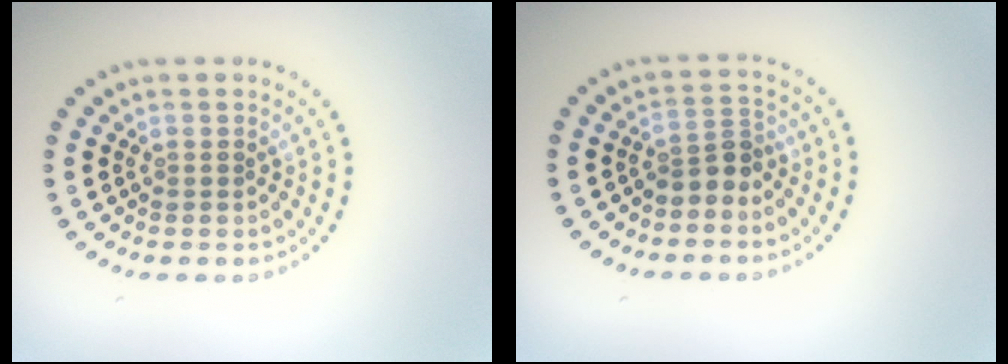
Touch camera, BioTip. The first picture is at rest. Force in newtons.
{"total": 2.4, "press": 1.9, "slide": 1.6}